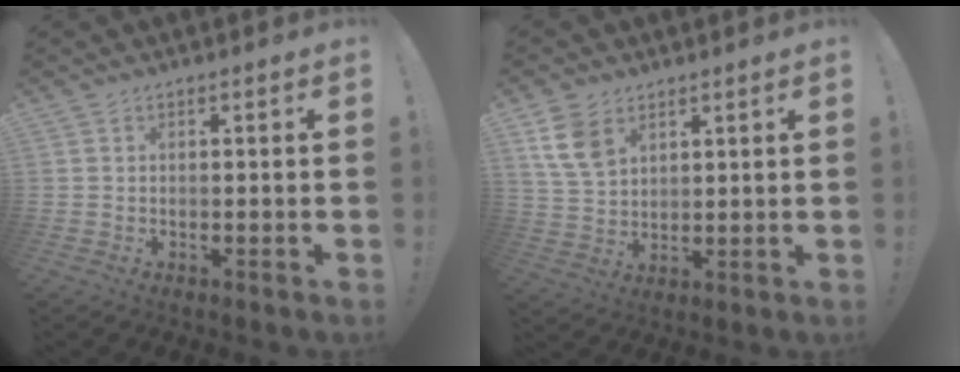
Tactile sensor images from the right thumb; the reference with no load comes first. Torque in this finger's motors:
{"motor_torque": [-0.51, 0.86, 1.01, 0.36, -0.03]}